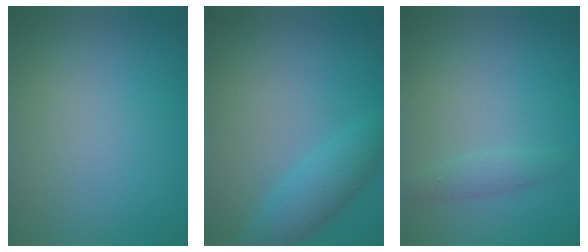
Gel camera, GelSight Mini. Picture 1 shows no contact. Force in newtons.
{"total": 3.1, "press": 3.1, "slide": 0.2}
{"total": 1.3, "press": 1.3, "slide": 0.0}